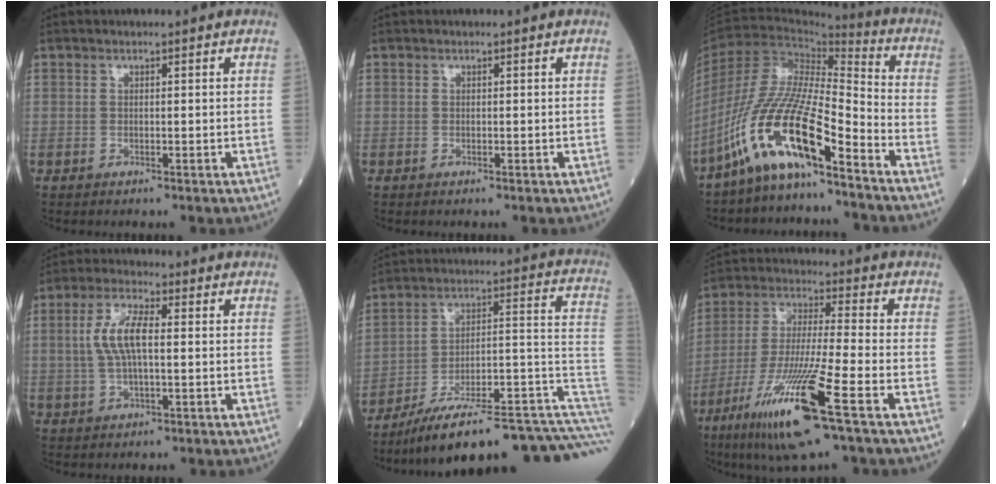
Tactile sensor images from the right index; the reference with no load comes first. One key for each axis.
{"total": 0.0}
{"total": 15.7, "fx": -10.2, "fy": 2.4, "fz": 11.7, "tx": -0.238, "ty": -0.002, "tz": -0.193}
{"total": 6.9, "fx": 0.6, "fy": 2.1, "fz": 6.6, "tx": -0.145, "ty": 0.011, "tz": 0.012}
{"total": 23.8, "fx": -17.8, "fy": 2.7, "fz": 15.6, "tx": -0.139, "ty": 0.050, "tz": -0.262}
{"total": 16.4, "fx": -8.1, "fy": 0.0, "fz": 14.2, "tx": -0.295, "ty": -0.037, "tz": -0.152}